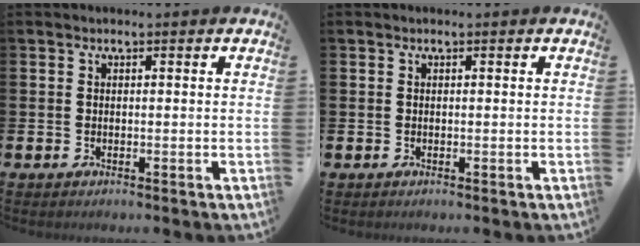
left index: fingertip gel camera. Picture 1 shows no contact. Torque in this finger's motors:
{"motor_torque": [-0.06, 0.03, 0.02, 0.00]}